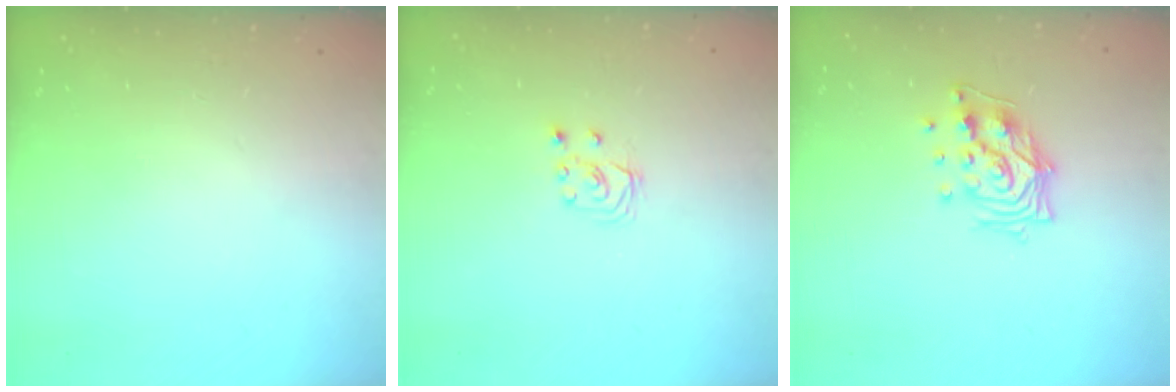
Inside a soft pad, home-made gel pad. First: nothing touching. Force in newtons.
{"total": 3.5, "press": 3.5, "slide": 0.4}
{"total": 13.1, "press": 13.0, "slide": 1.2}